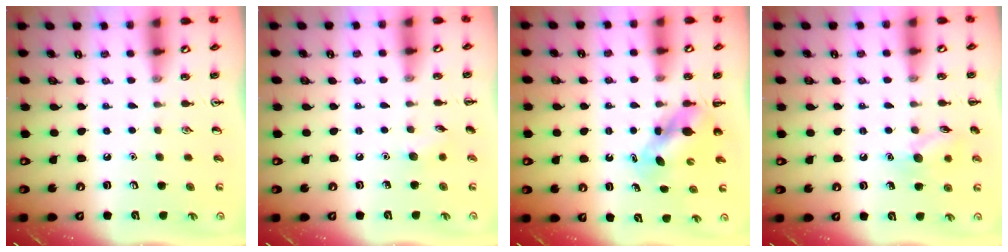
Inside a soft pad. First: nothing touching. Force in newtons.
{"total": 4.7, "press": 4.5, "slide": 1.5}
{"total": 5.7, "press": 5.6, "slide": 0.7}
{"total": 9.1, "press": 9.0, "slide": 1.3}